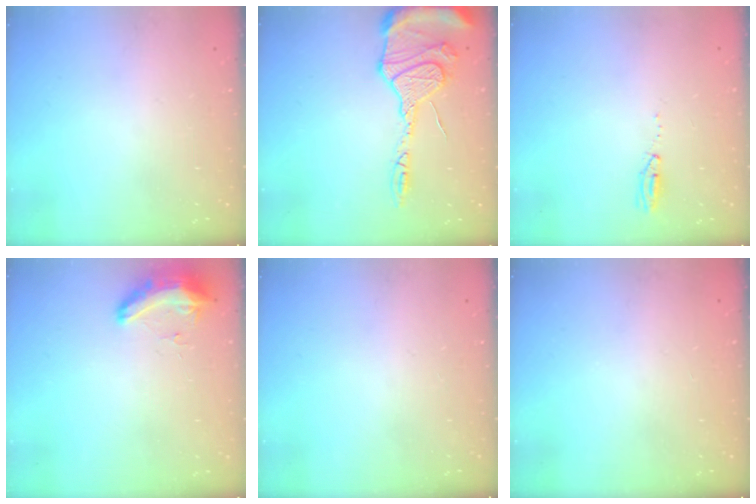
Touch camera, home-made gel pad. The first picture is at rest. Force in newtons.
{"total": 16.8, "press": 16.7, "slide": 2.0}
{"total": 3.5, "press": 3.1, "slide": 1.6}
{"total": 8.3, "press": 8.3, "slide": 0.9}
{"total": 0.0}
{"total": 0.0}